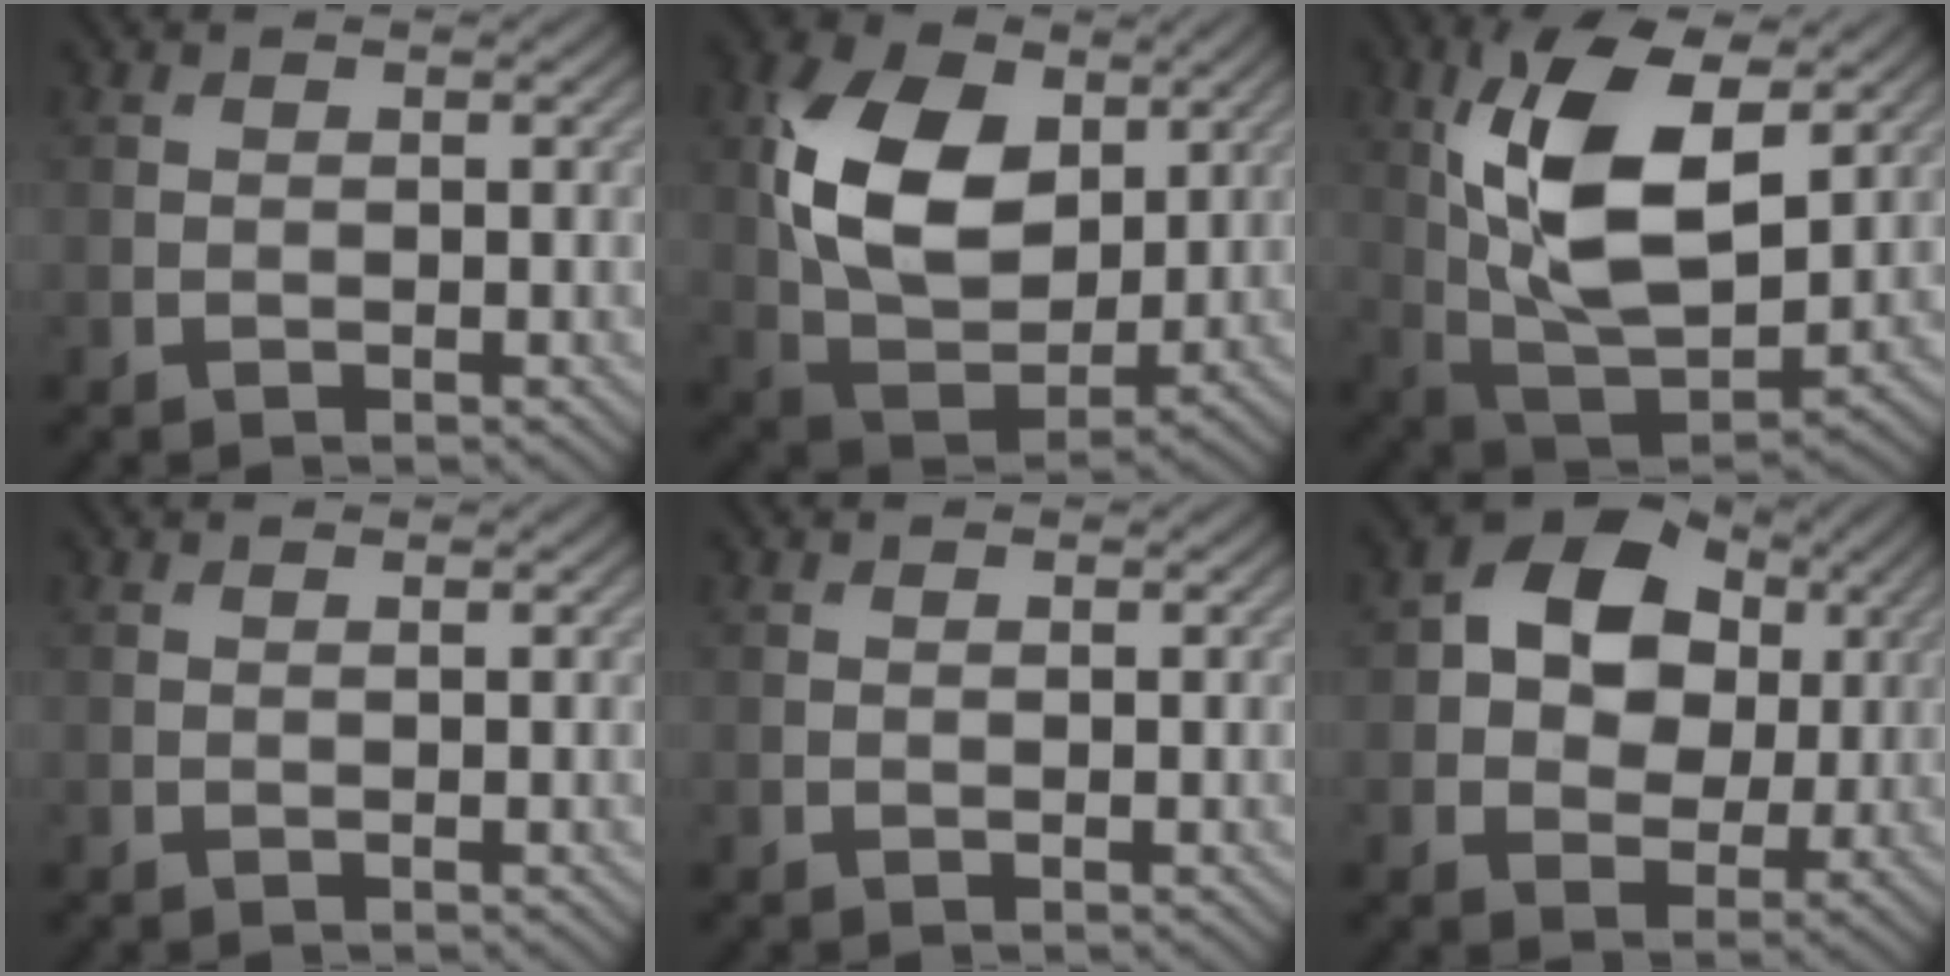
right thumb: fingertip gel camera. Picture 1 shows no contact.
{"total": 13.1, "force": [3.5, 8.7, 9.2], "torque": [-0.201, 0.005, 0.063]}
{"total": 14.2, "force": [4.3, 6.9, 11.6], "torque": [-0.241, -0.005, 0.086]}
{"total": 0.0}
{"total": 0.0}
{"total": 10.3, "force": [2.3, 7.7, 6.4], "torque": [-0.114, 0.013, 0.027]}